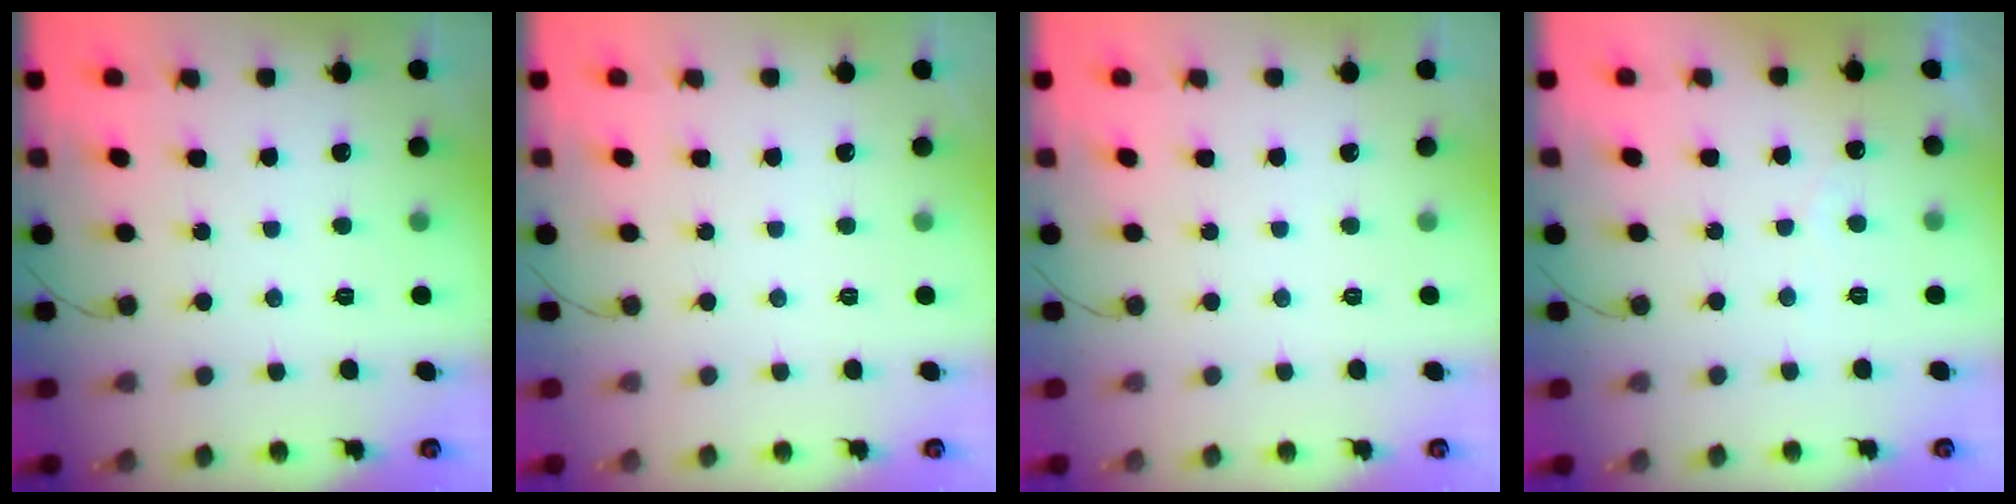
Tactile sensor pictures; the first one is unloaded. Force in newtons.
{"total": 0.0}
{"total": 0.0}
{"total": 2.3, "press": 2.3, "slide": 0.1}